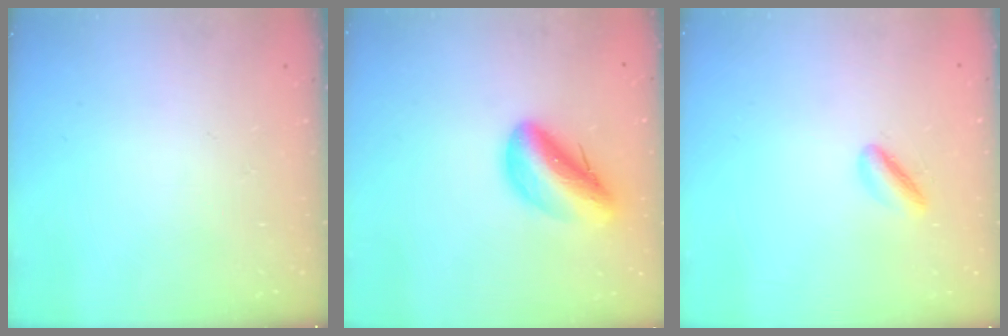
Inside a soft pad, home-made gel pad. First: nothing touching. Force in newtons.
{"total": 12.9, "press": 12.2, "slide": 3.9}
{"total": 3.5, "press": 3.5, "slide": 0.6}